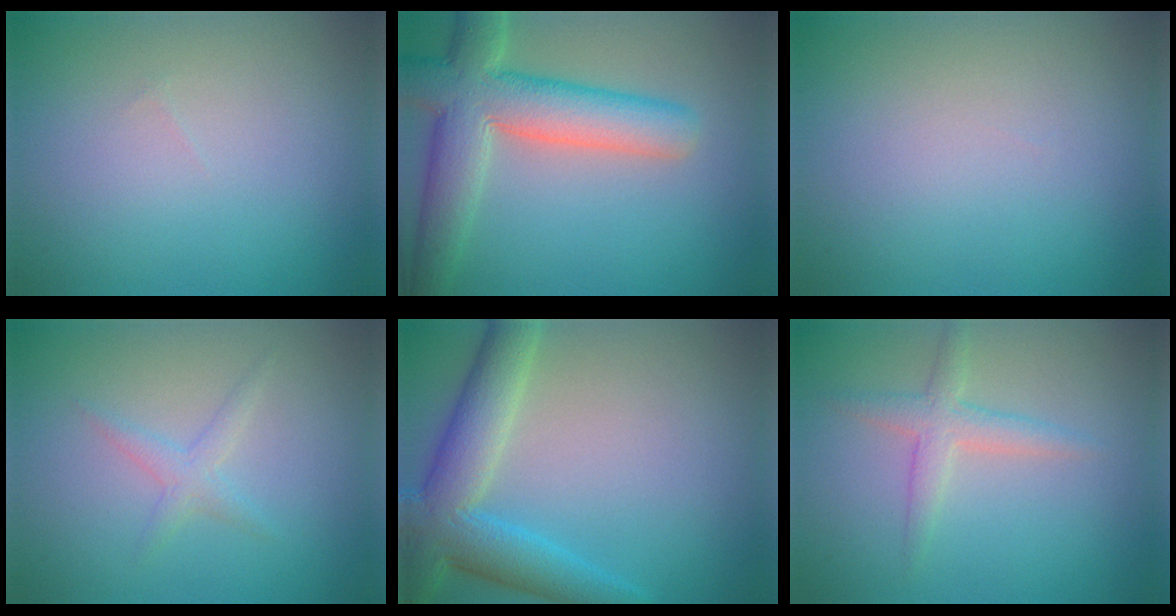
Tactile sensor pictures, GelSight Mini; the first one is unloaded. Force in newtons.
{"total": 8.1, "press": 8.1, "slide": 0.6}
{"total": 0.0}
{"total": 1.4, "press": 1.4, "slide": 0.0}
{"total": 7.3, "press": 7.2, "slide": 0.3}
{"total": 2.4, "press": 2.4, "slide": 0.1}